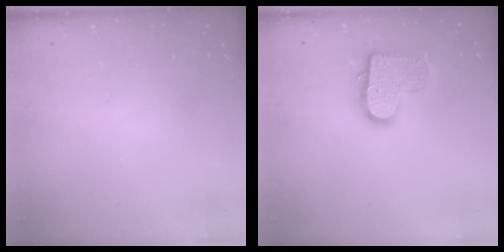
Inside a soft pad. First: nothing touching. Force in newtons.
{"total": 12.0, "press": 11.9, "slide": 0.6}